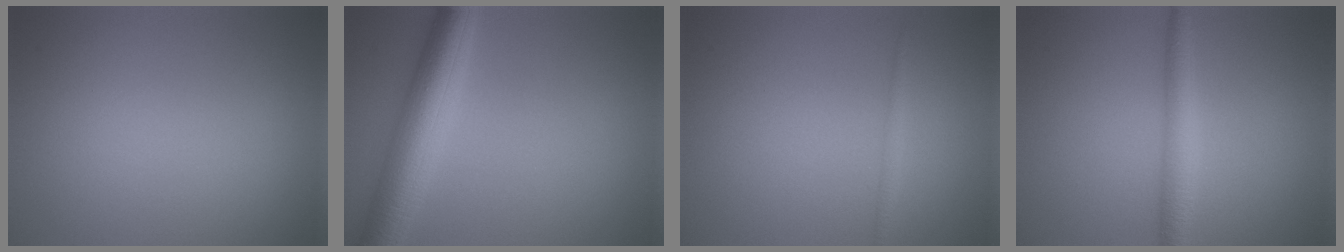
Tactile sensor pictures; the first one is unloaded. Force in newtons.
{"total": 6.7, "press": 6.7, "slide": 0.1}
{"total": 0.7, "press": 0.7, "slide": 0.1}
{"total": 2.8, "press": 2.8, "slide": 0.0}